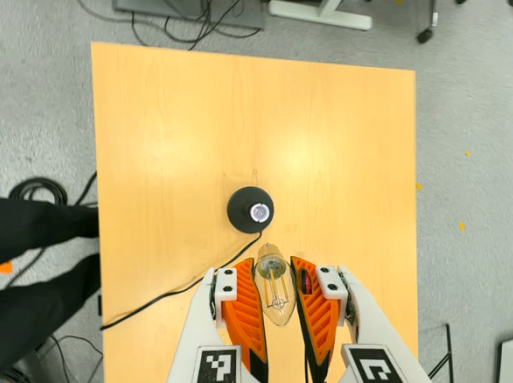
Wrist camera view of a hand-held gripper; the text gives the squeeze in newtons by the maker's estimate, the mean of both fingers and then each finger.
{"total": 22.8, "left": 25.8, "right": 19.7}